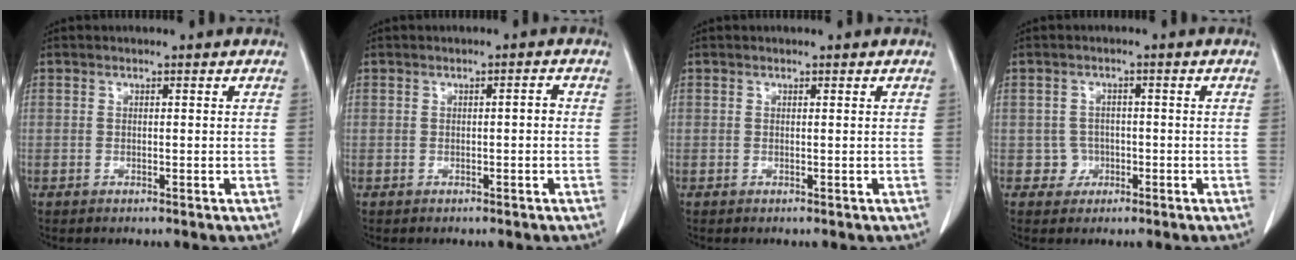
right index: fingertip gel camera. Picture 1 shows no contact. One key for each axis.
{"total": 1.0, "fx": -0.1, "fy": 0.3, "fz": 1.0, "tx": -0.015, "ty": 0.002, "tz": -0.001}
{"total": 0.0}
{"total": 1.0, "fx": -0.4, "fy": 0.9, "fz": 0.0, "tx": 0.003, "ty": 0.005, "tz": -0.009}